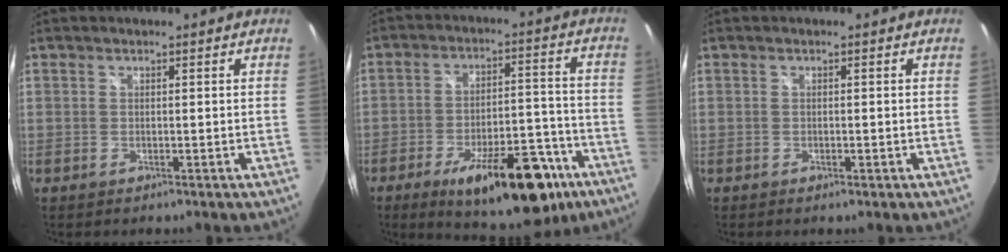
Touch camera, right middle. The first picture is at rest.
{"total": 20.3, "force": [-12.0, 7.7, 14.4], "torque": [-0.212, -0.001, -0.159]}
{"total": 0.6, "force": [-0.3, 0.3, 0.5], "torque": [-0.008, -0.001, -0.005]}